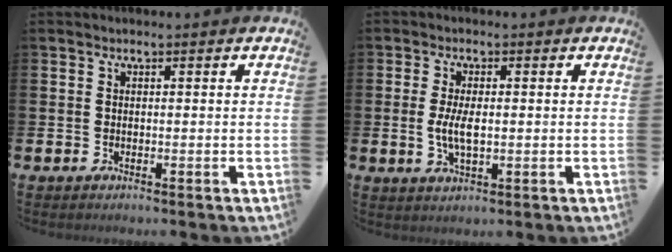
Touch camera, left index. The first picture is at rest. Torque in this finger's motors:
{"motor_torque": [0.94, -0.02, 0.17, 0.11]}